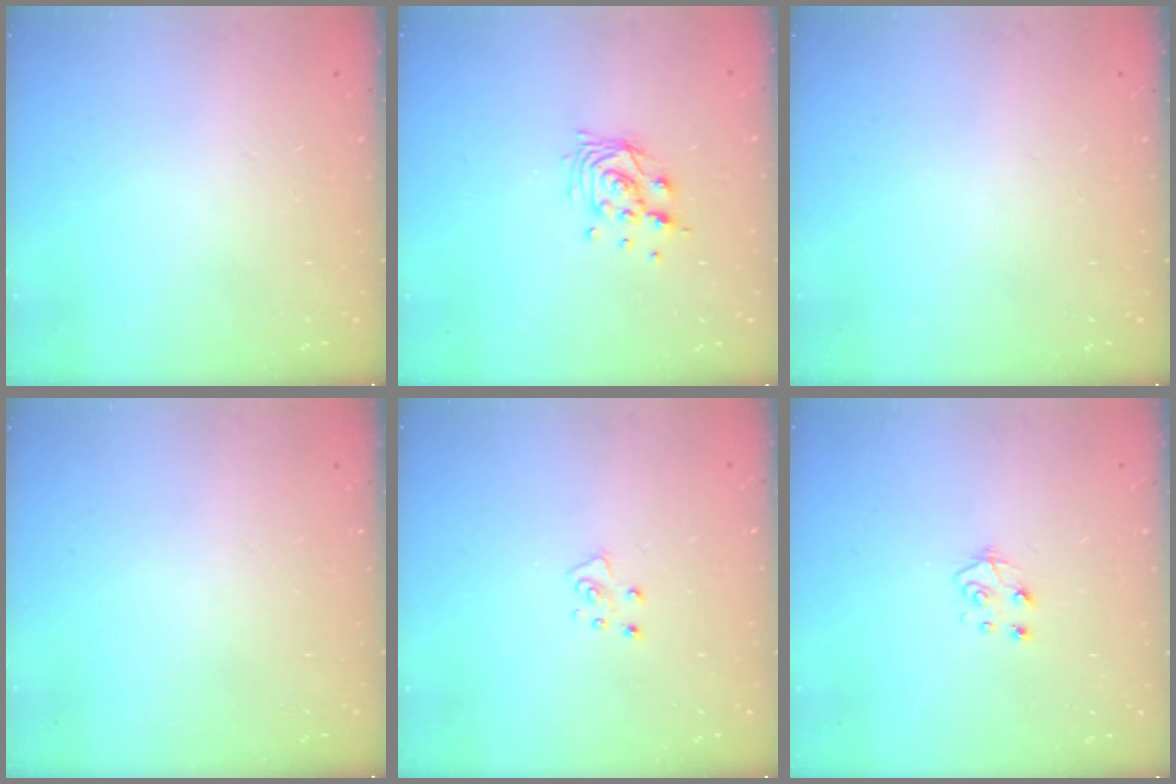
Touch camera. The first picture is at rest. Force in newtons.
{"total": 9.3, "press": 9.3, "slide": 0.4}
{"total": 0.0}
{"total": 0.0}
{"total": 4.8, "press": 4.8, "slide": 0.2}
{"total": 4.8, "press": 4.8, "slide": 0.4}